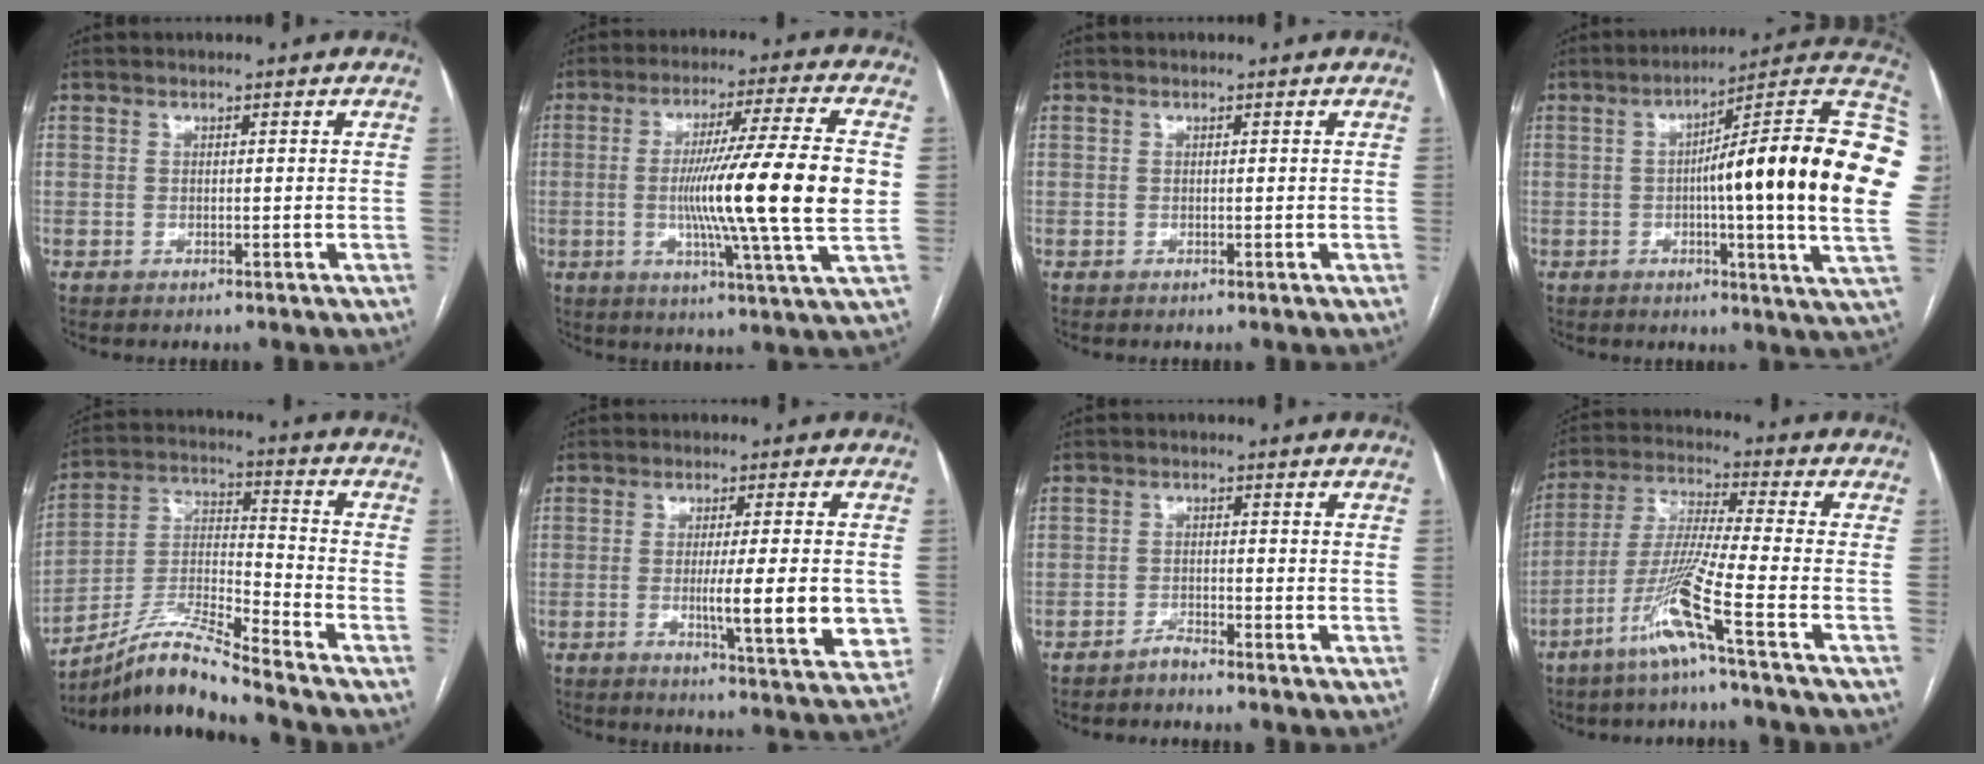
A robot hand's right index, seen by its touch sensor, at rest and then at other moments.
{"total": 18.6, "force": [-0.6, -1.3, 18.5], "torque": [-0.300, -0.008, -0.022]}
{"total": 0.0}
{"total": 26.7, "force": [1.3, 1.0, 26.6], "torque": [-0.265, 0.041, 0.010]}
{"total": 11.1, "force": [-9.8, -1.1, 5.2], "torque": [-0.110, 0.004, -0.182]}
{"total": 10.8, "force": [-1.5, 1.3, 10.6], "torque": [-0.144, -0.017, -0.020]}
{"total": 1.6, "force": [-1.5, -0.2, 0.2], "torque": [-0.001, -0.002, -0.029]}
{"total": 10.5, "force": [-5.7, -1.8, 8.7], "torque": [-0.179, -0.017, -0.120]}